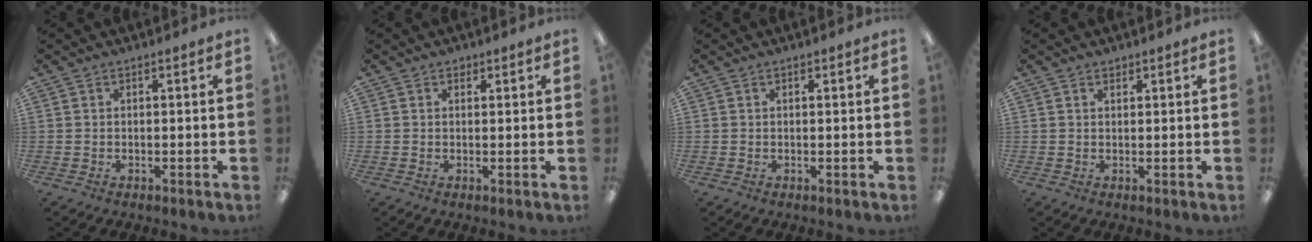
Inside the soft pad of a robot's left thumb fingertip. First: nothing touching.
{"total": 1.2, "force": [0.9, 0.8, 0.3], "torque": [0.003, -0.002, 0.014]}
{"total": 0.6, "force": [0.5, 0.3, 0.2], "torque": [-0.004, 0.001, 0.009]}
{"total": 1.3, "force": [1.1, 0.6, 0.4], "torque": [-0.008, 0.000, 0.021]}